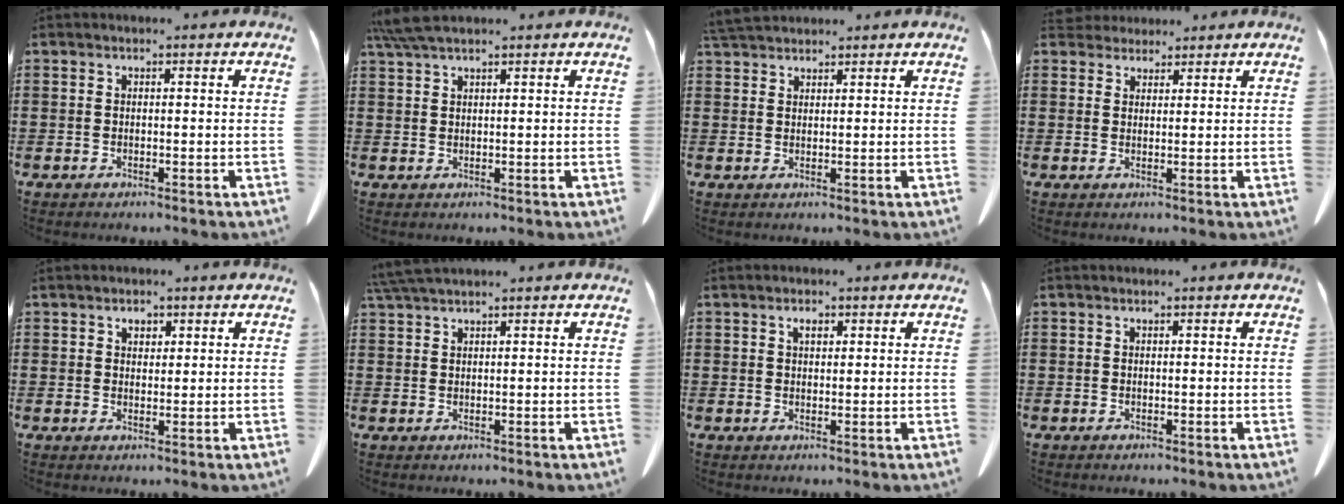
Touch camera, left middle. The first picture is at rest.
{"total": 4.1, "force": [3.2, 0.5, 2.6], "torque": [-0.066, -0.005, 0.059]}
{"total": 3.3, "force": [3.2, 0.7, 0.8], "torque": [-0.026, -0.004, 0.063]}
{"total": 2.7, "force": [2.6, 0.9, 0.1], "torque": [-0.010, -0.002, 0.051]}
{"total": 1.9, "force": [1.2, 1.1, 0.8], "torque": [-0.013, -0.001, 0.022]}
{"total": 3.1, "force": [2.6, 0.1, 1.7], "torque": [-0.040, -0.003, 0.050]}
{"total": 1.7, "force": [1.0, 0.8, 1.1], "torque": [-0.018, -0.001, 0.017]}
{"total": 0.0}